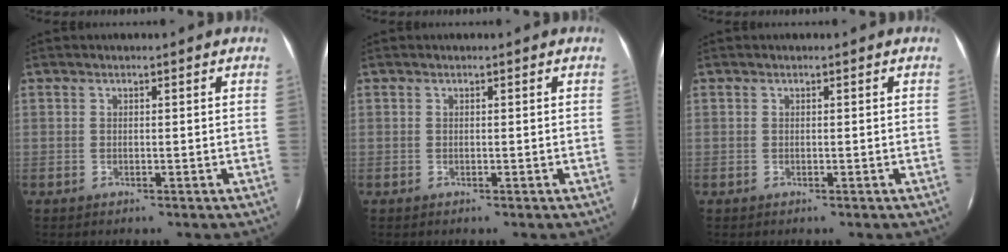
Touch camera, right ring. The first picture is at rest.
{"total": 0.0}
{"total": 0.0}